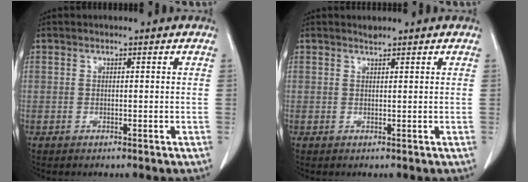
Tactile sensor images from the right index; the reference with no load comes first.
{"total": 0.6, "force": [0.6, -0.1, 0.0], "torque": [-0.008, 0.001, 0.013]}